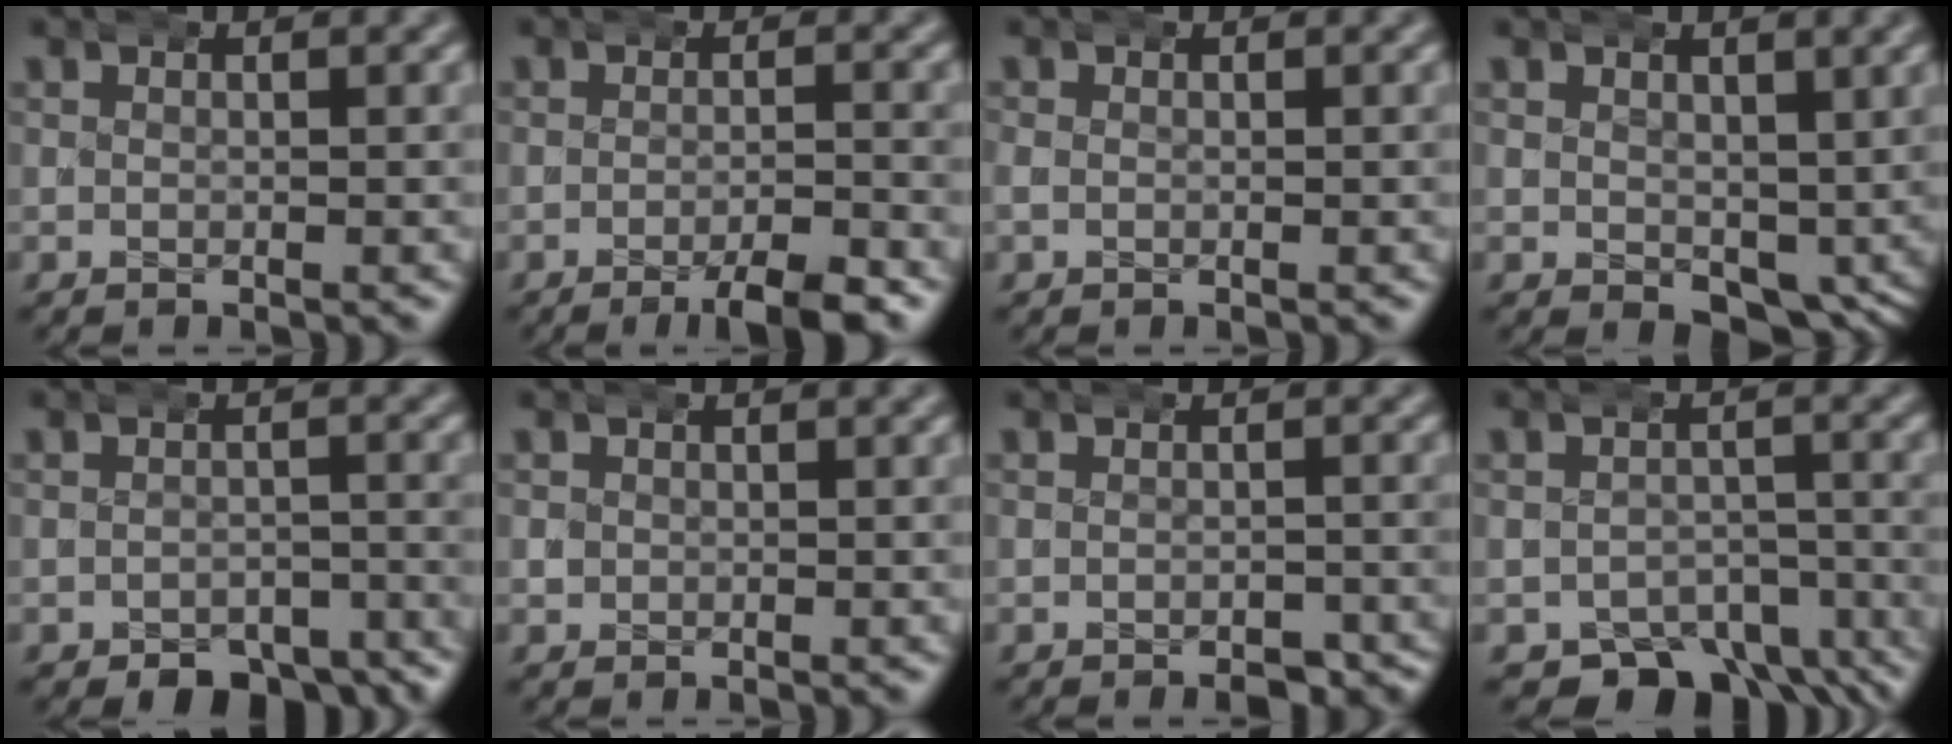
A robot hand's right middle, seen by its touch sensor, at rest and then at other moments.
{"total": 3.5, "force": [-2.3, 0.4, 2.6], "torque": [-0.031, 0.005, -0.044]}
{"total": 1.1, "force": [-0.2, 1.0, 0.4], "torque": [-0.014, 0.001, -0.004]}
{"total": 3.7, "force": [-1.8, 2.3, 2.3], "torque": [-0.030, -0.025, -0.019]}
{"total": 6.5, "force": [-5.2, 3.0, 2.5], "torque": [-0.025, -0.013, -0.077]}
{"total": 1.0, "force": [-0.2, 1.0, 0.2], "torque": [-0.010, 0.002, -0.001]}
{"total": 3.0, "force": [-2.3, 1.2, 1.5], "torque": [-0.016, -0.004, -0.037]}
{"total": 7.5, "force": [-5.5, 4.1, 2.9], "torque": [-0.033, -0.025, -0.083]}